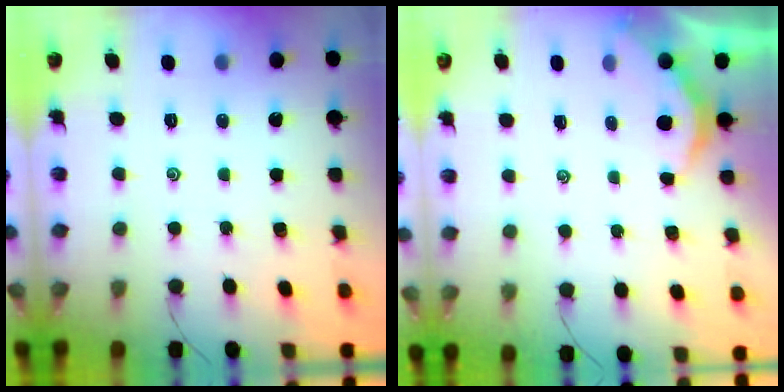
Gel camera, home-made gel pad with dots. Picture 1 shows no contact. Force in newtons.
{"total": 2.6, "press": 2.5, "slide": 0.2}